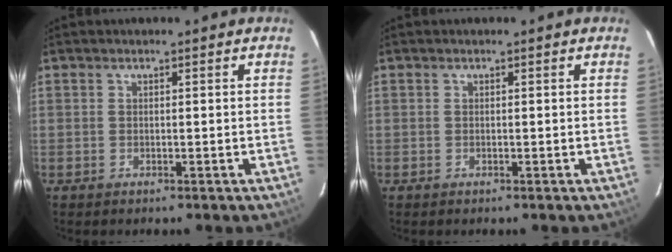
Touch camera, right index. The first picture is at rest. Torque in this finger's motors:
{"motor_torque": [0.00, 0.00, 0.00, 0.00]}